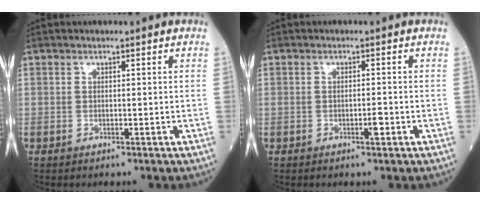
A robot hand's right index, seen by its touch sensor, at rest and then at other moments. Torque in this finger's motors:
{"motor_torque": [0.39, -0.10, 0.04, 0.06]}